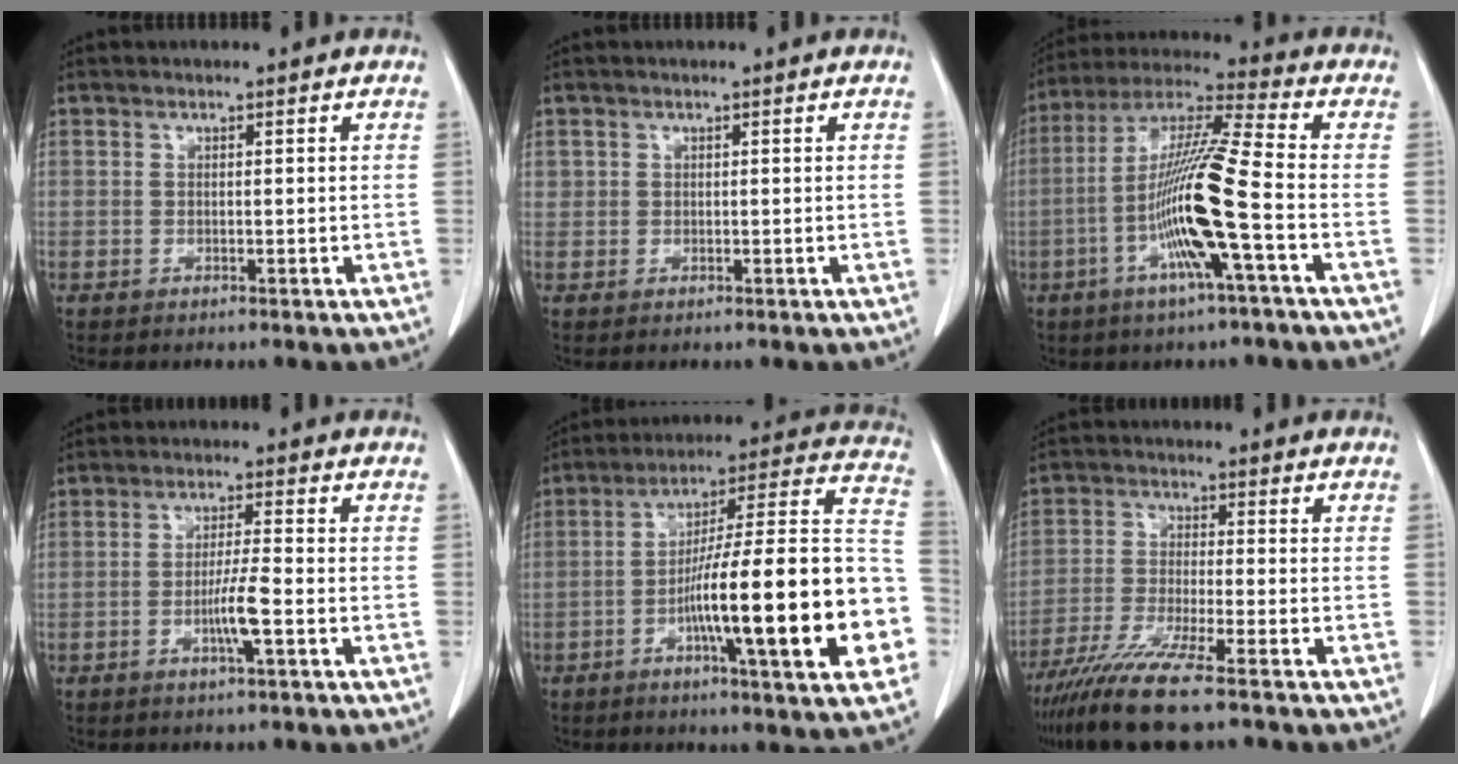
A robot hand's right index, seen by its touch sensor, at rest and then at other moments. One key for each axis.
{"total": 0.8, "fx": 0.3, "fy": 0.7, "fz": 0.0, "tx": 0.012, "ty": 0.003, "tz": 0.003}
{"total": 14.8, "fx": -4.1, "fy": -0.5, "fz": 14.2, "tx": -0.279, "ty": -0.002, "tz": -0.087}
{"total": 4.6, "fx": -1.6, "fy": -0.3, "fz": 4.3, "tx": -0.082, "ty": -0.006, "tz": -0.031}
{"total": 25.7, "fx": -6.4, "fy": 2.0, "fz": 24.8, "tx": -0.286, "ty": 0.014, "tz": -0.100}
{"total": 10.4, "fx": -7.9, "fy": -0.5, "fz": 6.7, "tx": -0.126, "ty": -0.033, "tz": -0.139}